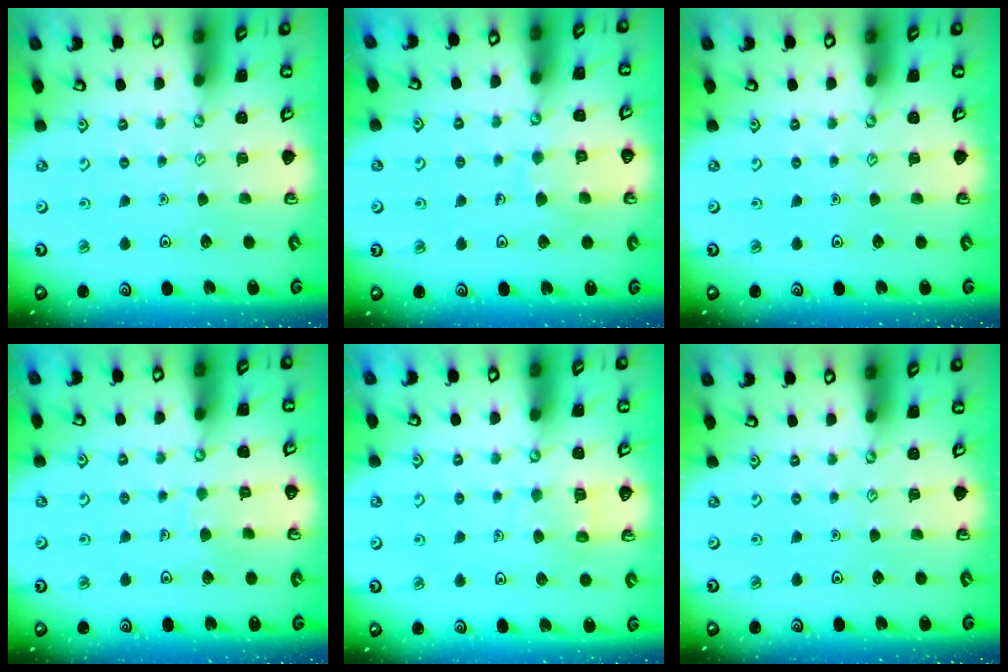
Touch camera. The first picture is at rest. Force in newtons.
{"total": 6.4, "press": 6.4, "slide": 0.6}
{"total": 0.0}
{"total": 3.4, "press": 3.4, "slide": 0.3}
{"total": 5.6, "press": 5.6, "slide": 0.3}
{"total": 0.0}